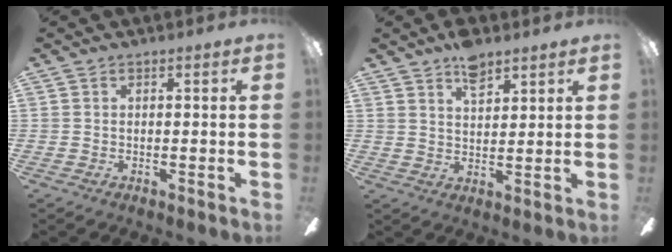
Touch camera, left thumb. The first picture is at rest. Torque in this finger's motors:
{"motor_torque": [0.67, 0.25, 0.43, -0.48, 0.05]}